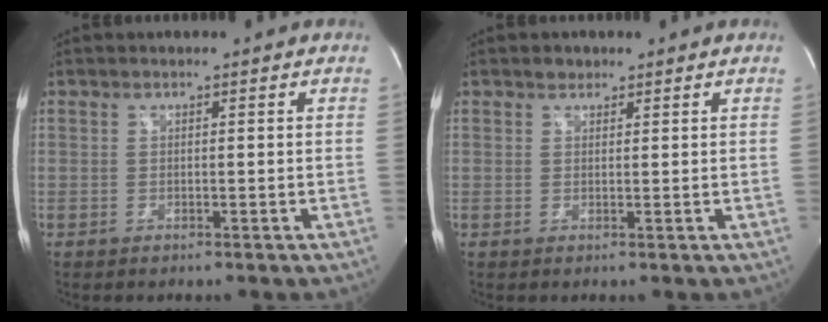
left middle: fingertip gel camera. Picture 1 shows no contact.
{"total": 1.3, "force": [0.9, 0.9, 0.2], "torque": [0.000, 0.001, 0.013]}